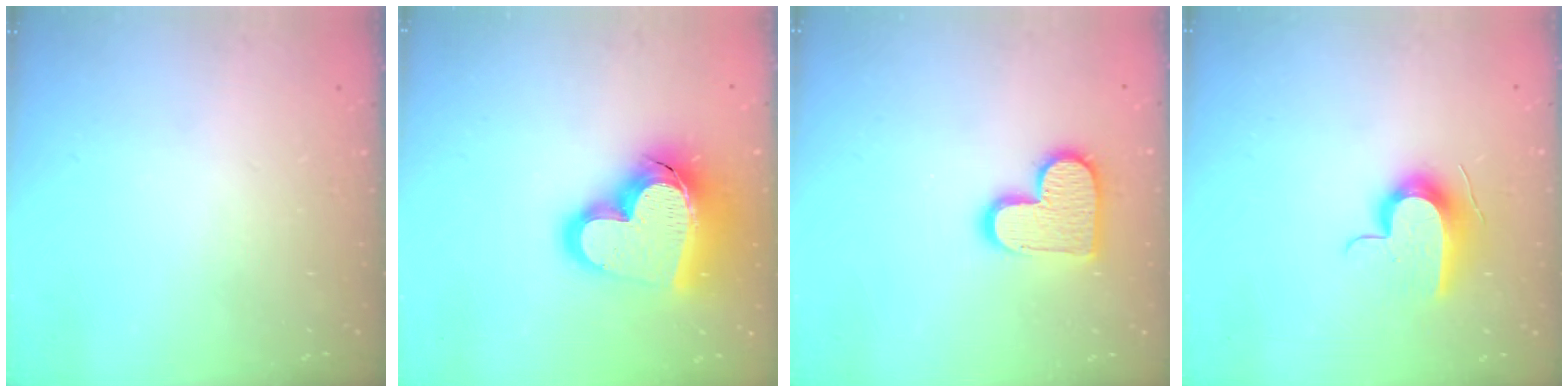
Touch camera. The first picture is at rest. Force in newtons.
{"total": 23.0, "press": 22.9, "slide": 2.3}
{"total": 13.5, "press": 13.5, "slide": 0.8}
{"total": 10.6, "press": 10.5, "slide": 1.3}